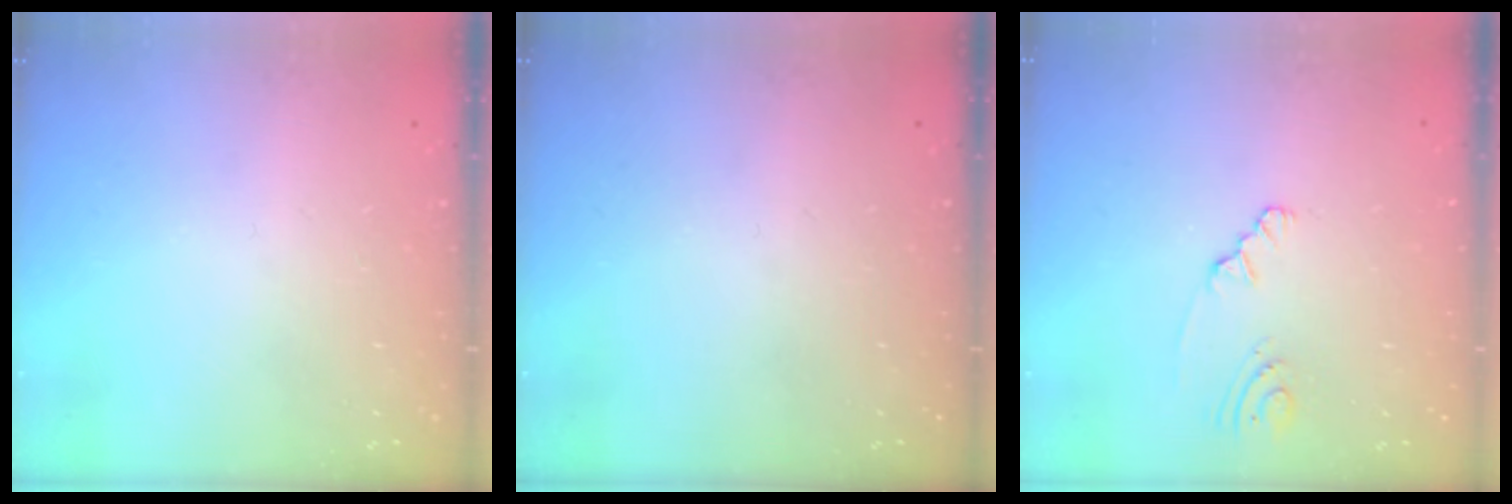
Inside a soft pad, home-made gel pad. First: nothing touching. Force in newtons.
{"total": 0.0}
{"total": 1.6, "press": 1.6, "slide": 0.3}